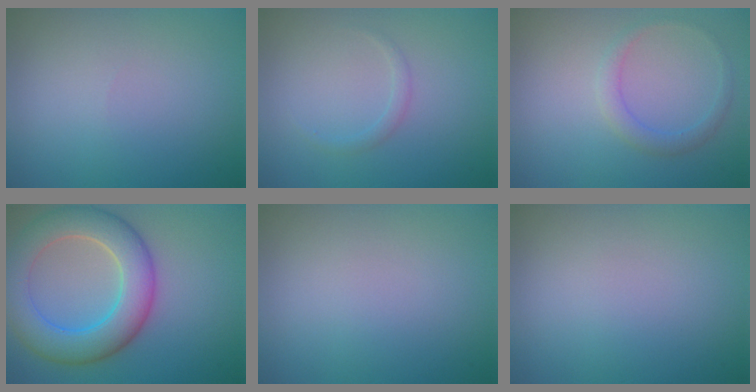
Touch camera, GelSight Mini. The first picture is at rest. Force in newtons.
{"total": 0.8, "press": 0.8, "slide": 0.1}
{"total": 1.6, "press": 1.6, "slide": 0.2}
{"total": 7.5, "press": 7.5, "slide": 0.7}
{"total": 0.0}
{"total": 0.0}